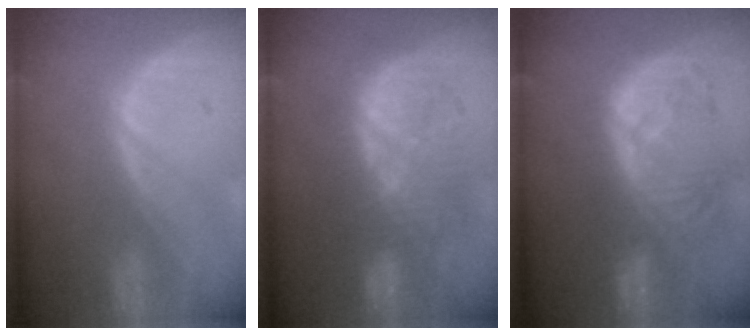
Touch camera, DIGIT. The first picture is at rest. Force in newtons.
{"total": 10.3, "press": 10.3, "slide": 0.3}
{"total": 10.6, "press": 9.4, "slide": 4.8}